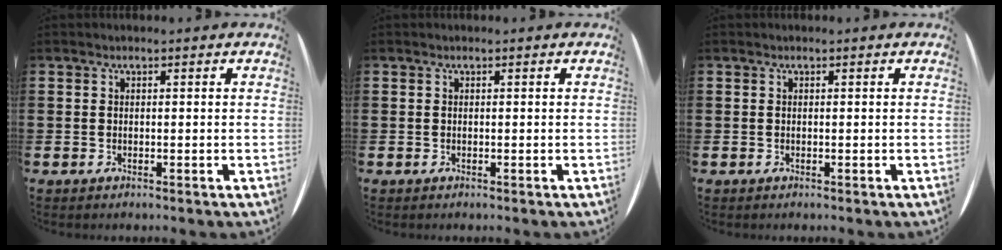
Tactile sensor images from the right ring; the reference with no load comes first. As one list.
[{"total": 0.0}, {"total": 0.0}]